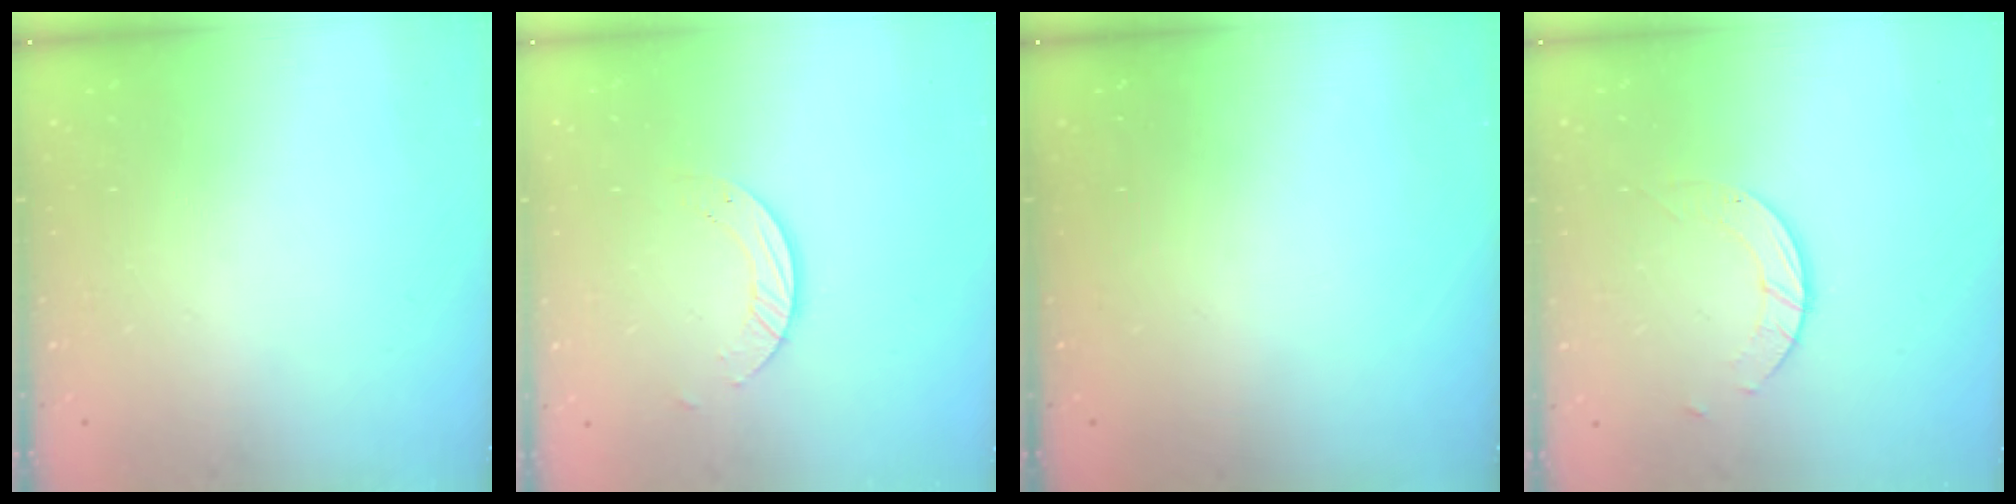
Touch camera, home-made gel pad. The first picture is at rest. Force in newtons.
{"total": 4.6, "press": 4.6, "slide": 0.5}
{"total": 0.0}
{"total": 3.0, "press": 3.0, "slide": 0.3}